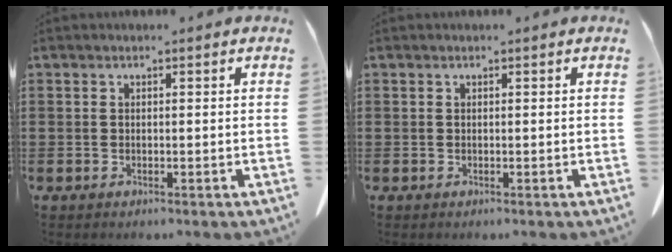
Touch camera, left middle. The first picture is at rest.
{"total": 0.0}